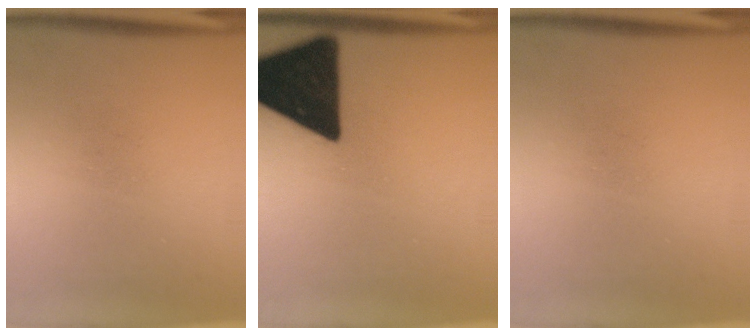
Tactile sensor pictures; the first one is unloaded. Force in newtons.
{"total": 19.1}
{"total": 0.0}